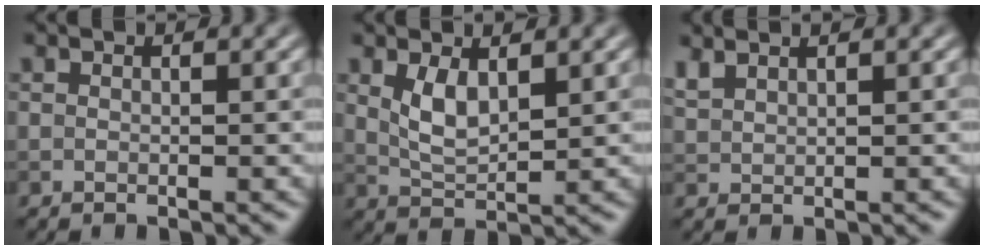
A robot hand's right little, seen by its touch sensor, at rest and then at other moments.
{"total": 3.0, "force": [1.2, 1.4, 2.4], "torque": [-0.056, -0.004, 0.030]}
{"total": 1.5, "force": [1.4, 0.3, 0.5], "torque": [-0.016, 0.005, 0.035]}